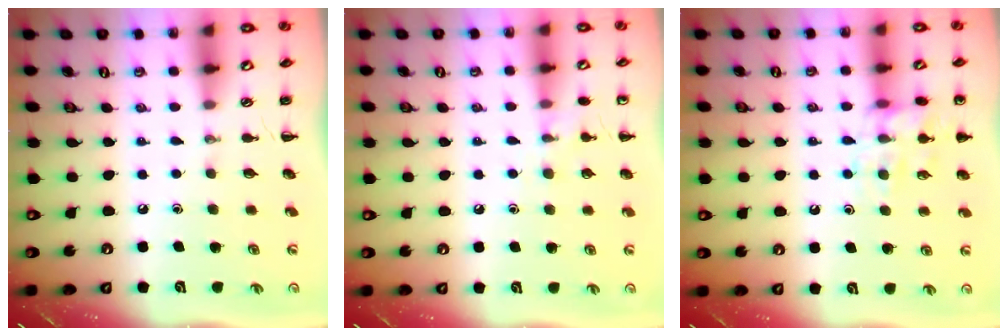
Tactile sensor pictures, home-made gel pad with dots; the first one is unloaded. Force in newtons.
{"total": 7.0, "press": 6.8, "slide": 1.5}
{"total": 14.3, "press": 14.2, "slide": 1.8}